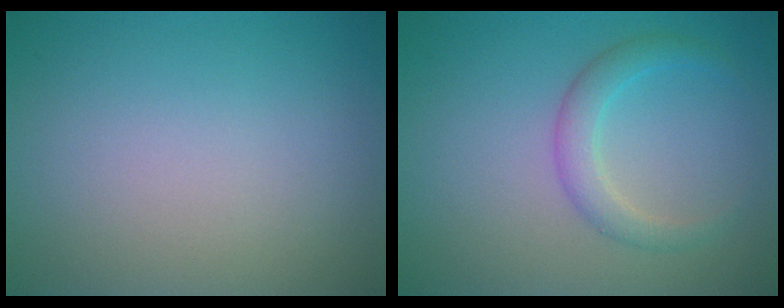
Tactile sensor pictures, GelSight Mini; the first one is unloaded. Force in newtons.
{"total": 2.3, "press": 2.3, "slide": 0.0}